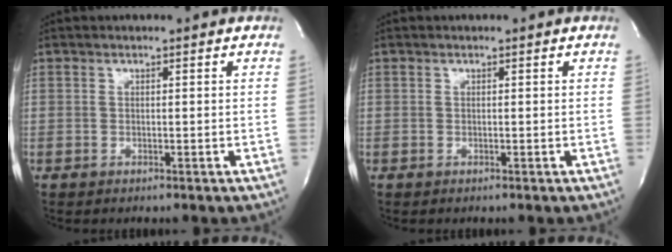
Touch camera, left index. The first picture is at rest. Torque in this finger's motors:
{"motor_torque": [0.00, 0.00, 0.00, 0.00]}